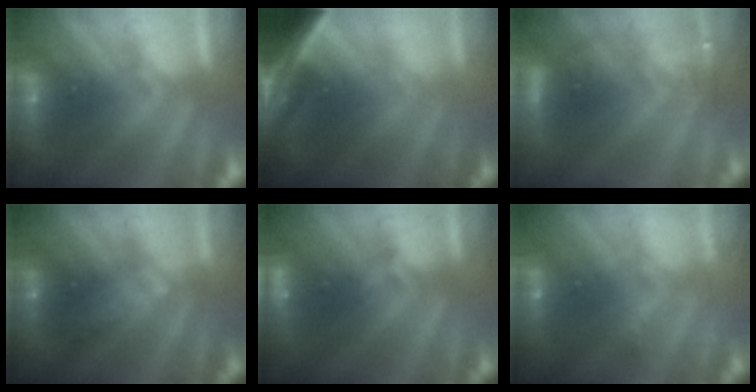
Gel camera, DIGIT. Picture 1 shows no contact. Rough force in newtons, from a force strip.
{"total": 7.4}
{"total": 3.2}
{"total": 3.1}
{"total": 2.2}
{"total": 2.3}